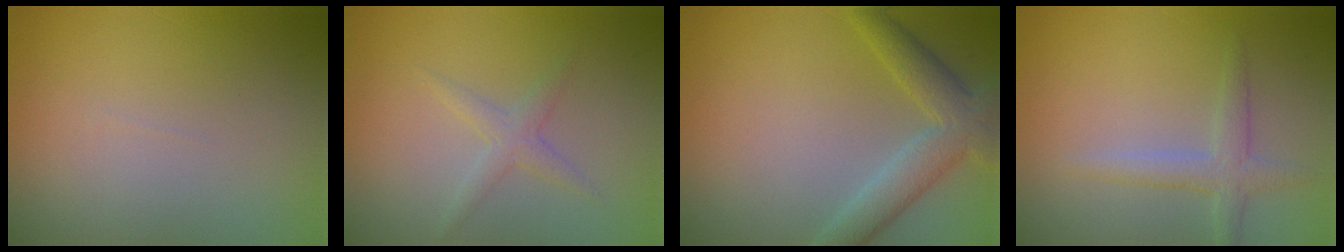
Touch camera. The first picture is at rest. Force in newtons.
{"total": 1.6, "press": 1.6, "slide": 0.1}
{"total": 4.3, "press": 4.3, "slide": 0.2}
{"total": 2.2, "press": 2.2, "slide": 0.1}